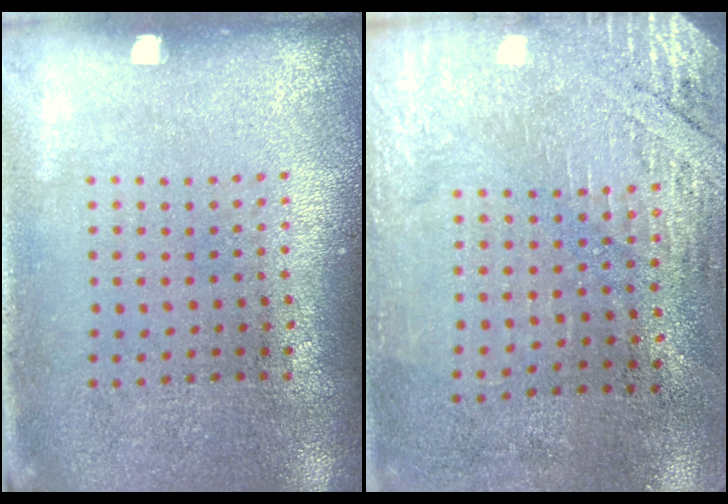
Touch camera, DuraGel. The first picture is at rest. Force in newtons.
{"total": 2.8, "press": 2.4, "slide": 1.4}